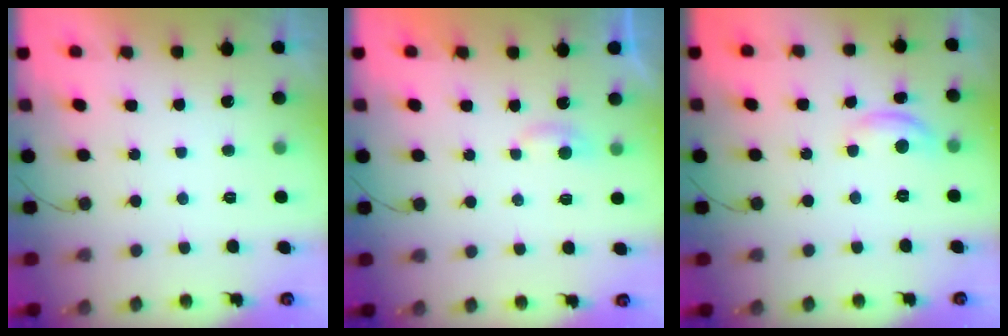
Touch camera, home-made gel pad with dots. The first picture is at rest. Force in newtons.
{"total": 2.7, "press": 2.7, "slide": 0.3}
{"total": 8.0, "press": 8.0, "slide": 0.2}